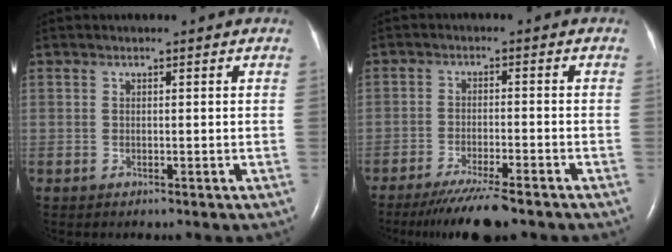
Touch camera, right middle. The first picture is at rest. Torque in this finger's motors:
{"motor_torque": [0.81, -0.80, 0.12, 0.07]}